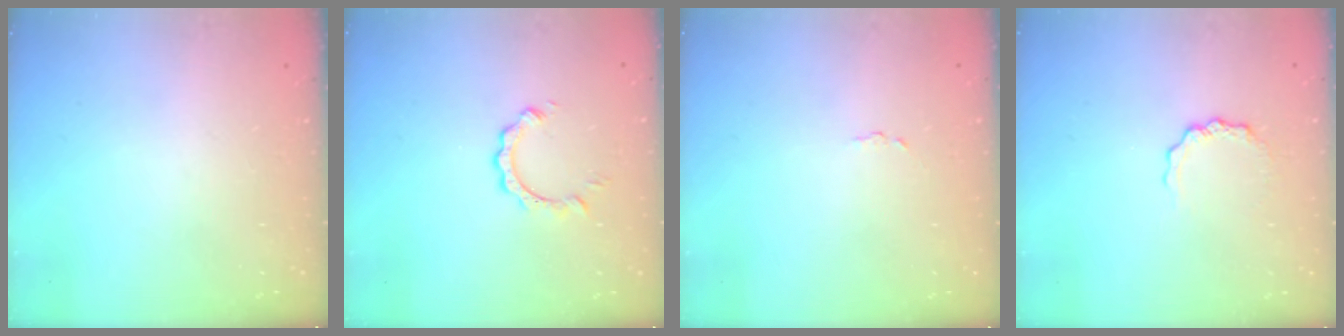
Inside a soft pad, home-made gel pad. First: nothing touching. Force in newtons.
{"total": 3.4, "press": 3.4, "slide": 0.1}
{"total": 1.7, "press": 1.7, "slide": 0.1}
{"total": 4.2, "press": 4.1, "slide": 0.5}